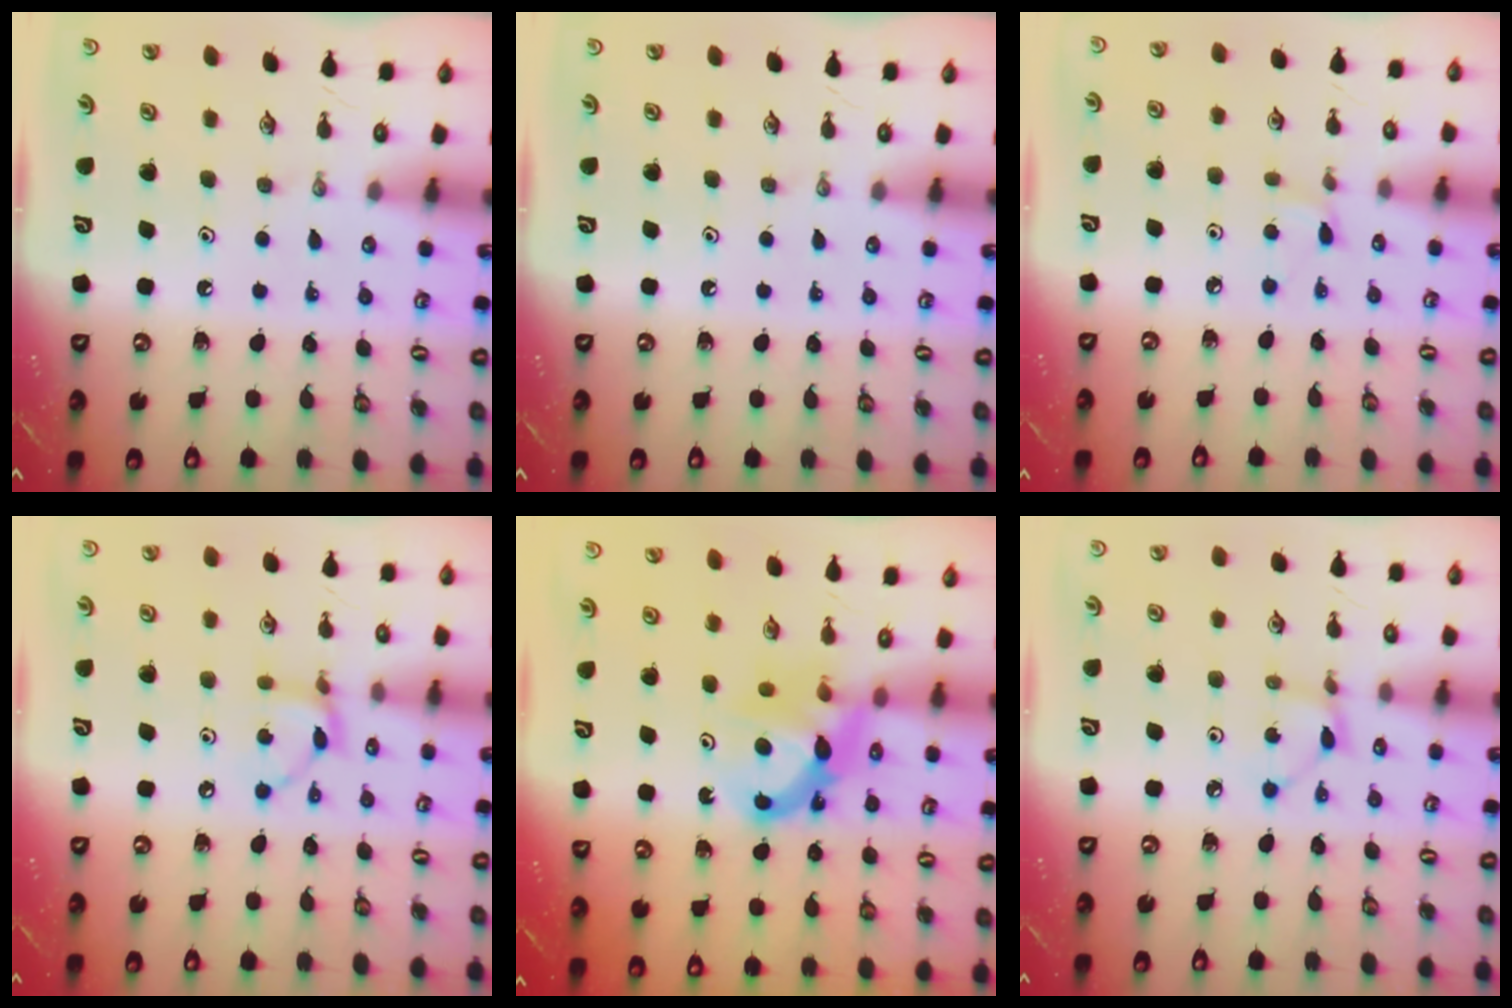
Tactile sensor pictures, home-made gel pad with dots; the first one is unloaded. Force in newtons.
{"total": 0.0}
{"total": 3.7, "press": 3.6, "slide": 0.5}
{"total": 7.0, "press": 7.0, "slide": 0.3}
{"total": 7.2, "press": 7.2, "slide": 0.1}
{"total": 2.4, "press": 2.4, "slide": 0.3}